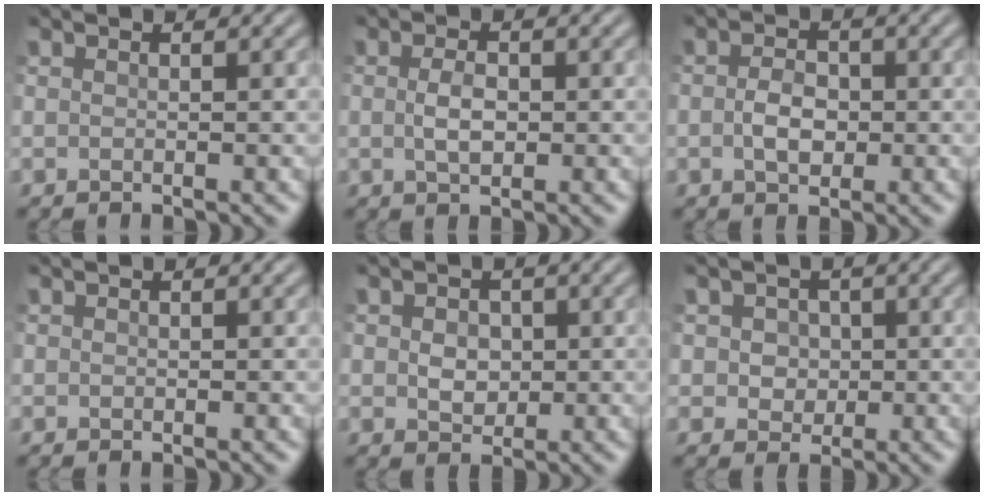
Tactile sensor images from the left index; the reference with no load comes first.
{"total": 2.3, "force": [0.0, 1.3, 1.9], "torque": [-0.043, 0.000, 0.000]}
{"total": 2.7, "force": [-0.3, 1.8, 2.0], "torque": [-0.039, -0.001, -0.009]}
{"total": 0.0}
{"total": 2.3, "force": [0.2, 1.8, 1.4], "torque": [-0.028, -0.002, 0.003]}
{"total": 3.1, "force": [0.8, 2.6, 1.4], "torque": [-0.018, 0.009, 0.008]}